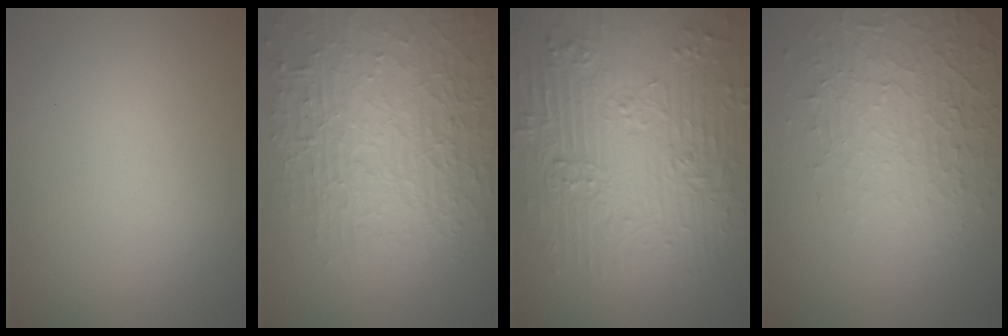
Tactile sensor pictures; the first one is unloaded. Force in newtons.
{"total": 9.0, "press": 6.1, "slide": 6.6}
{"total": 9.4, "press": 6.8, "slide": 6.5}
{"total": 4.5, "press": 3.1, "slide": 3.4}